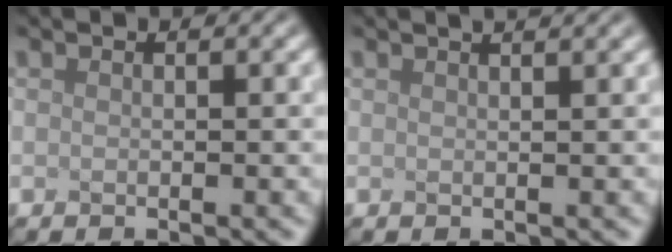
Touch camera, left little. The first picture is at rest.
{"total": 2.9, "force": [2.0, 1.2, 1.7], "torque": [0.002, 0.023, -0.008]}